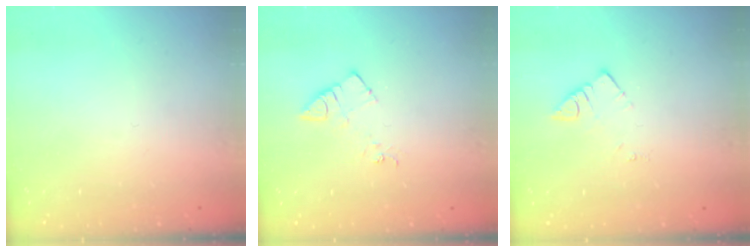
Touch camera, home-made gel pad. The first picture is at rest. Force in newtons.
{"total": 5.2, "press": 5.2, "slide": 0.7}
{"total": 3.5, "press": 3.5, "slide": 0.2}